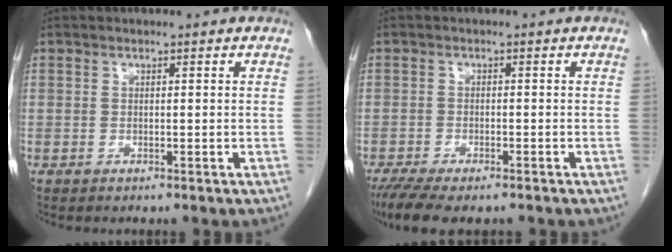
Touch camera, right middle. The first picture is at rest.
{"total": 8.4, "force": [-6.6, 2.4, 4.7], "torque": [-0.073, -0.013, -0.104]}